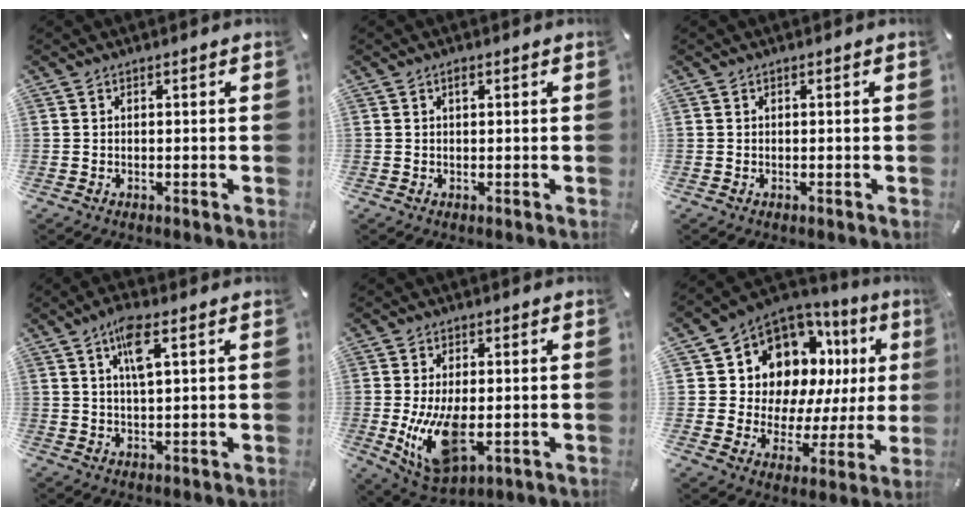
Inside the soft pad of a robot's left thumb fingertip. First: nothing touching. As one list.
[{"total": 0.9, "force": [0.4, 0.4, 0.7], "torque": [-0.015, 0.003, 0.006]}, {"total": 0.0}, {"total": 7.0, "force": [3.2, 2.0, 5.9], "torque": [-0.116, 0.003, 0.053]}, {"total": 12.5, "force": [-1.2, 6.7, 10.4], "torque": [-0.212, -0.022, -0.017]}, {"total": 12.1, "force": [7.1, 8.8, 4.3], "torque": [-0.074, -0.080, 0.129]}]